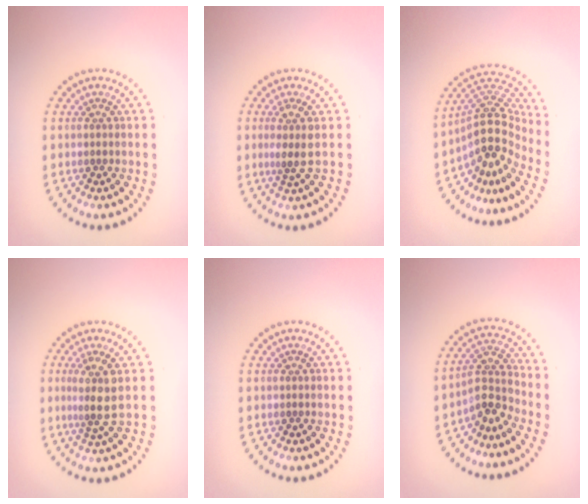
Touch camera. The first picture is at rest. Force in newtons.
{"total": 2.1, "press": 1.5, "slide": 1.5}
{"total": 5.2, "press": 3.9, "slide": 3.4}
{"total": 3.0, "press": 2.2, "slide": 2.0}
{"total": 0.0}
{"total": 3.1, "press": 2.2, "slide": 2.1}